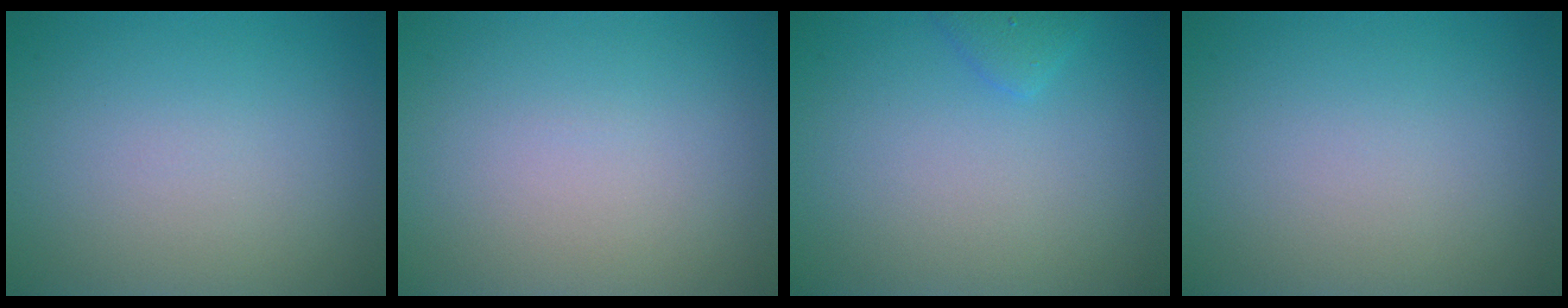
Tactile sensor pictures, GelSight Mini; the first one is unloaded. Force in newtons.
{"total": 0.0}
{"total": 1.2, "press": 1.2, "slide": 0.1}
{"total": 0.0}